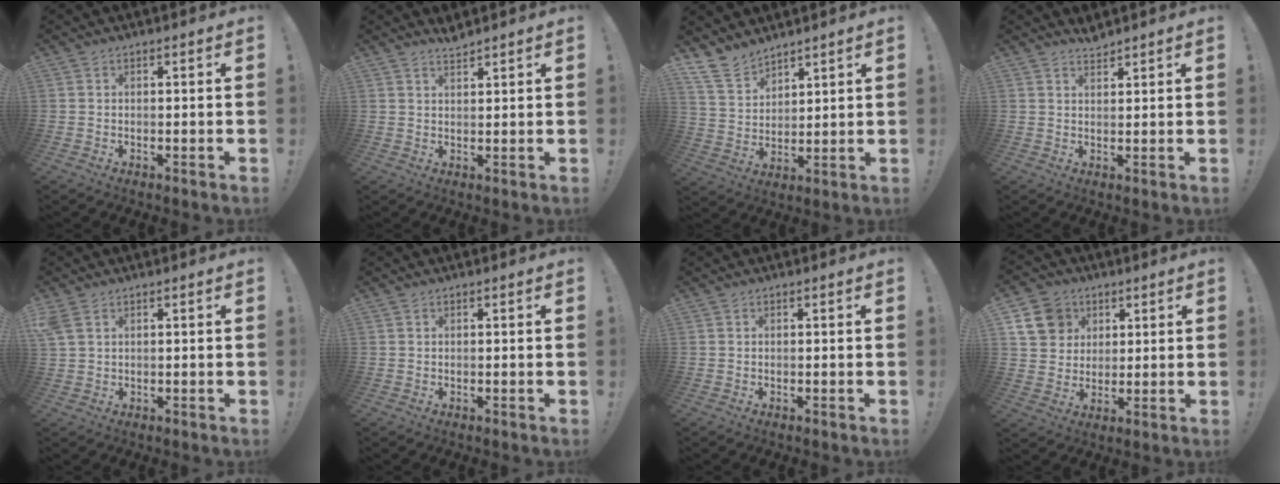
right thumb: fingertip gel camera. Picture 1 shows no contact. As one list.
[{"total": 2.4, "force": [2.3, 0.1, 0.5], "torque": [-0.005, -0.019, 0.042]}, {"total": 10.4, "force": [8.4, 5.2, 3.3], "torque": [-0.073, -0.057, 0.168]}, {"total": 2.4, "force": [2.4, 0.4, 0.4], "torque": [-0.002, -0.017, 0.043]}, {"total": 4.0, "force": [2.0, 2.2, 2.7], "torque": [-0.059, 0.003, 0.044]}, {"total": 0.0}, {"total": 0.0}, {"total": 12.0, "force": [5.3, 10.0, 4.1], "torque": [-0.057, -0.022, 0.108]}]